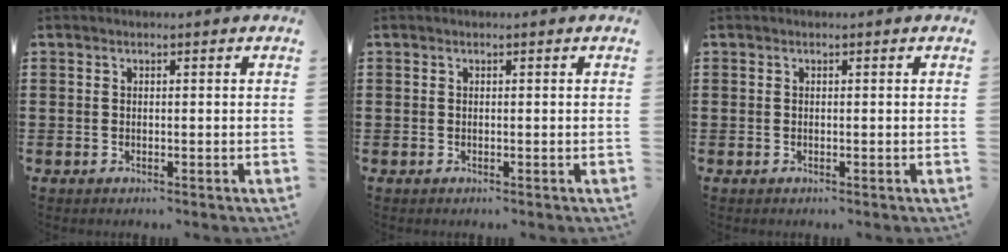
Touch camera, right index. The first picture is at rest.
{"total": 0.0}
{"total": 0.0}